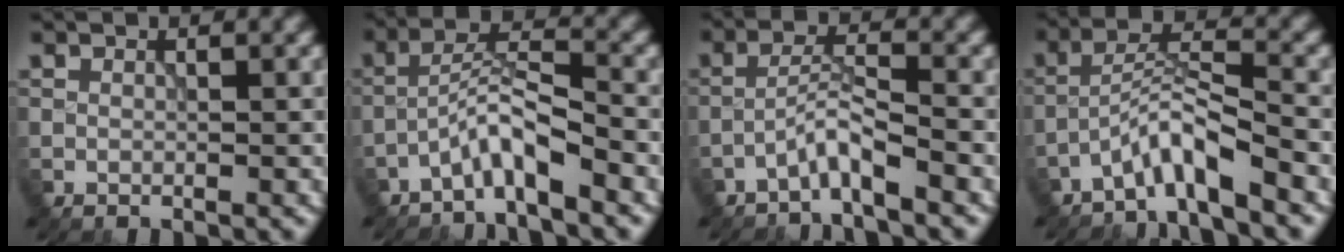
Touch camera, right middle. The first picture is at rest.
{"total": 3.9, "force": [-2.9, 0.4, 2.6], "torque": [-0.051, 0.017, -0.063]}
{"total": 2.8, "force": [-2.2, 0.0, 1.6], "torque": [-0.034, 0.014, -0.050]}
{"total": 4.2, "force": [-3.3, 0.3, 2.6], "torque": [-0.049, 0.016, -0.071]}